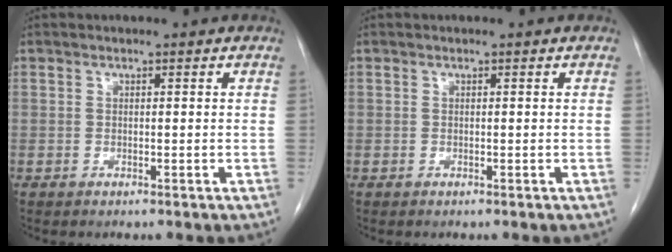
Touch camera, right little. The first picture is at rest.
{"total": 0.0}